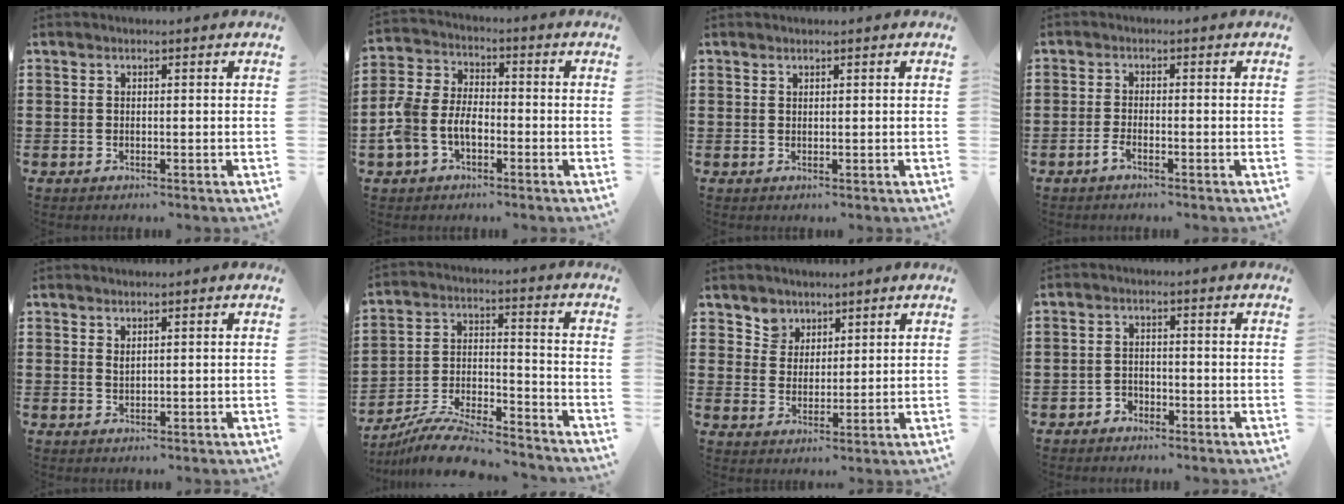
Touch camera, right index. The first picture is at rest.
{"total": 6.2, "force": [-2.5, 4.1, 4.0], "torque": [-0.124, -0.003, -0.060]}
{"total": 0.6, "force": [0.5, 0.3, 0.1], "torque": [-0.003, 0.001, 0.010]}
{"total": 1.6, "force": [-1.2, 0.3, 1.1], "torque": [-0.028, -0.003, -0.024]}
{"total": 0.9, "force": [0.7, 0.2, 0.6], "torque": [-0.013, 0.000, 0.013]}
{"total": 10.0, "force": [-9.2, 1.2, 3.7], "torque": [-0.068, 0.022, -0.178]}
{"total": 4.4, "force": [3.1, 3.2, -0.2], "torque": [-0.019, 0.007, 0.058]}
{"total": 1.9, "force": [-1.6, 1.1, 0.0], "torque": [-0.006, 0.002, -0.035]}